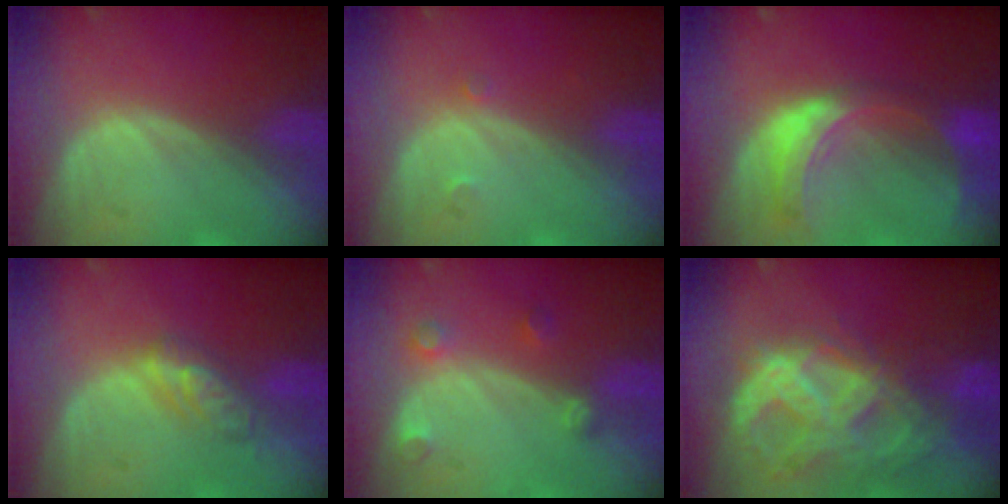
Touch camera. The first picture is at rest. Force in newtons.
{"total": 0.9, "press": 0.7, "slide": 0.5}
{"total": 8.2, "press": 7.3, "slide": 3.8}
{"total": 4.7, "press": 4.5, "slide": 1.3}
{"total": 2.6, "press": 2.6, "slide": 0.2}
{"total": 11.3, "press": 9.6, "slide": 6.0}